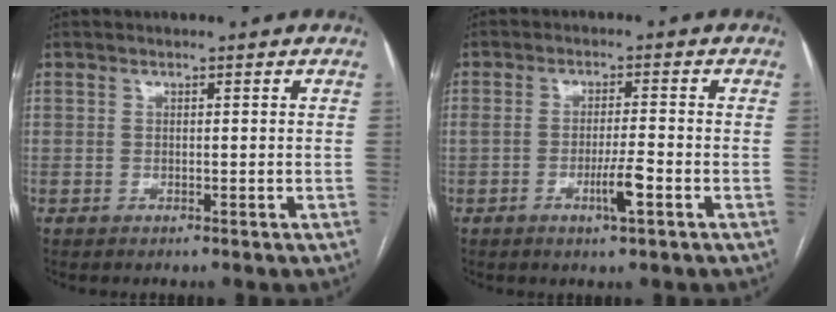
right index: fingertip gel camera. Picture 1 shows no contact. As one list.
[{"total": 4.4, "force": [-1.8, 0.0, 4.1], "torque": [-0.075, -0.007, -0.032]}]